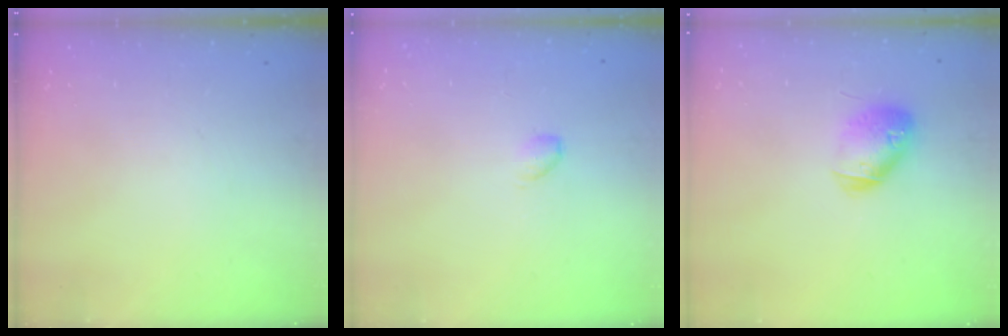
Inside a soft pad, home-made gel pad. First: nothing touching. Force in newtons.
{"total": 4.5, "press": 4.5, "slide": 0.5}
{"total": 12.0, "press": 11.8, "slide": 1.9}